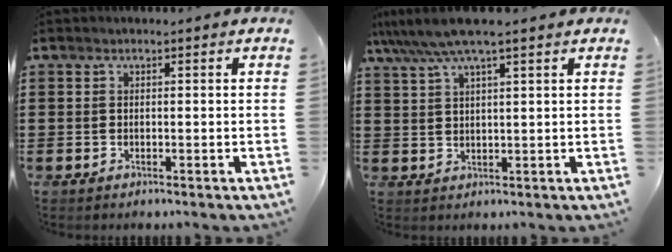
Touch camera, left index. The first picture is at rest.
{"total": 6.2, "force": [4.6, 0.3, 4.1], "torque": [-0.092, -0.007, 0.082]}